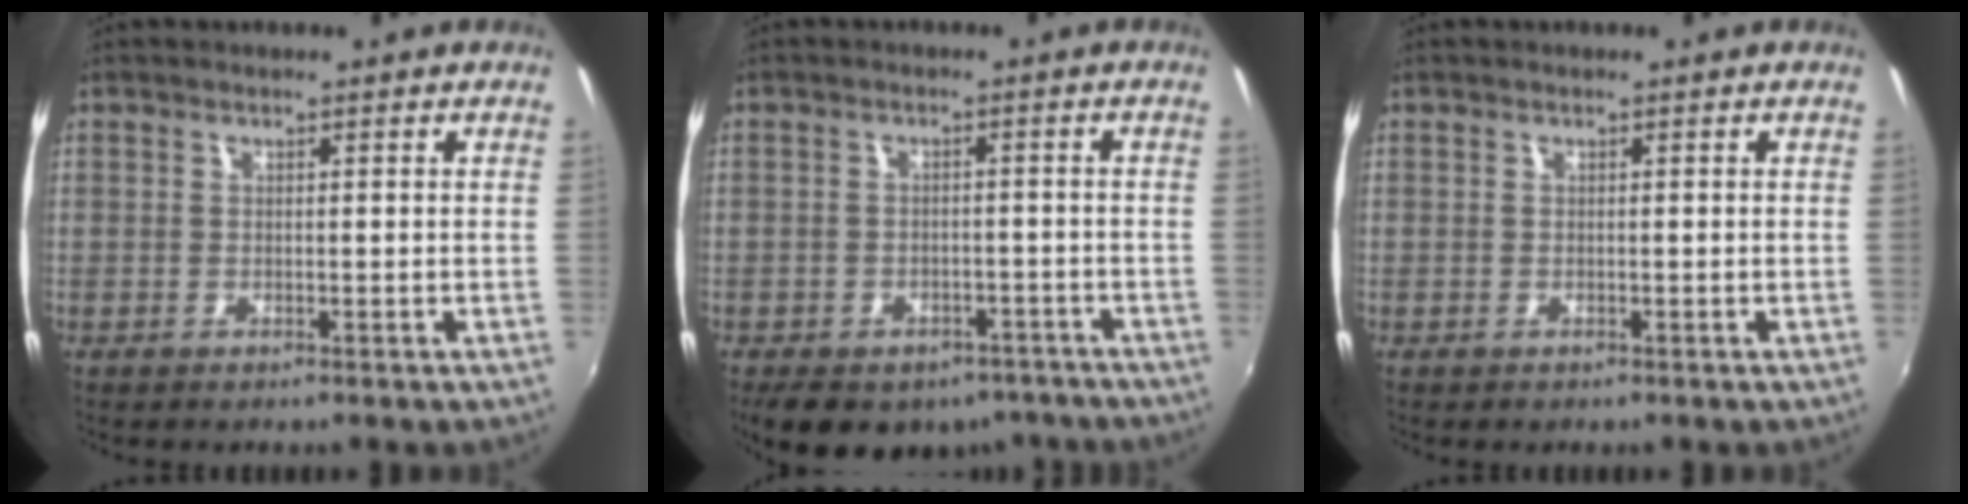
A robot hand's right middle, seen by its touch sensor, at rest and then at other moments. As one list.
[{"total": 14.1, "force": [-10.0, 7.9, 6.0], "torque": [-0.128, -0.002, -0.123]}, {"total": 0.0}]